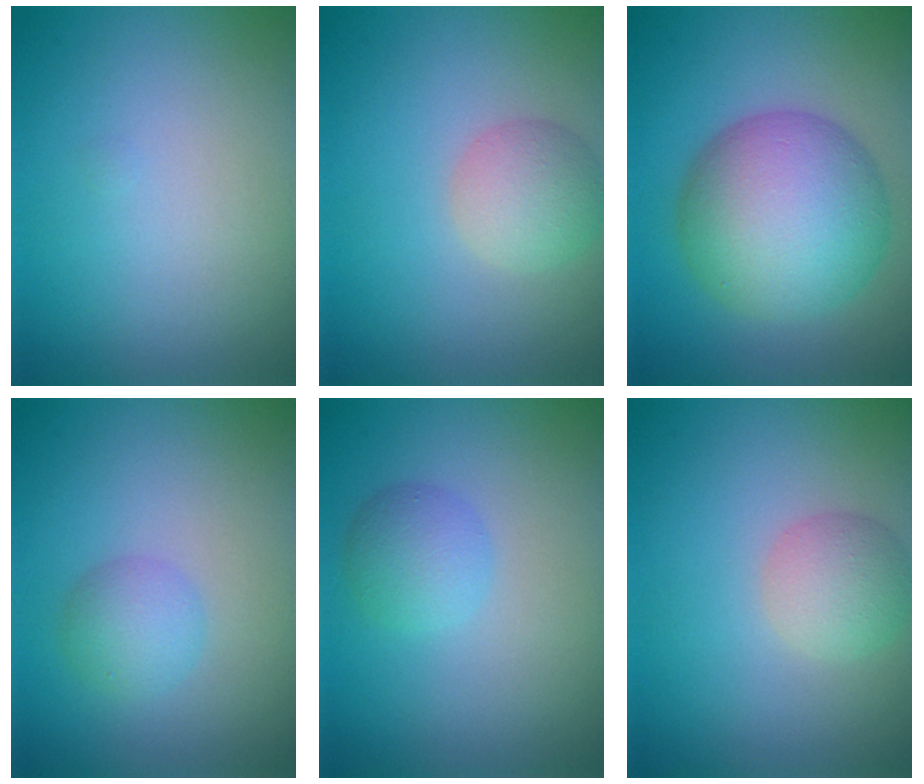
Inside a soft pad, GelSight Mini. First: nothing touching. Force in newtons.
{"total": 3.0, "press": 3.0, "slide": 0.2}
{"total": 10.2, "press": 10.2, "slide": 0.2}
{"total": 2.2, "press": 2.2, "slide": 0.1}
{"total": 2.4, "press": 2.4, "slide": 0.1}
{"total": 2.8, "press": 2.8, "slide": 0.2}